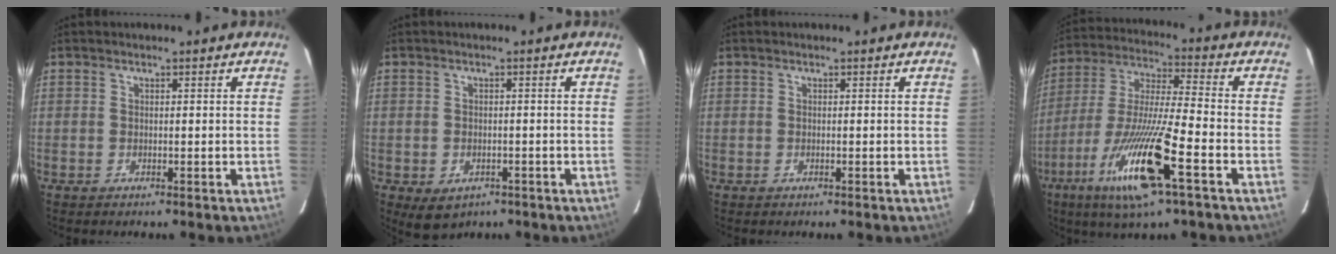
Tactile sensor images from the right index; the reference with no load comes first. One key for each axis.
{"total": 4.4, "fx": -2.3, "fy": 3.1, "fz": 2.0, "tx": -0.035, "ty": -0.005, "tz": -0.023}
{"total": 0.0}
{"total": 16.9, "fx": -7.8, "fy": 0.7, "fz": 15.0, "tx": -0.314, "ty": -0.029, "tz": -0.145}